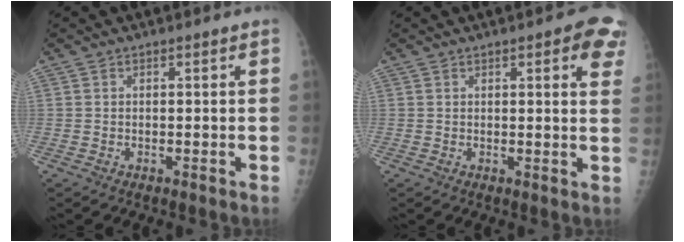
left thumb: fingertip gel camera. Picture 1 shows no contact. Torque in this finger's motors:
{"motor_torque": [0.06, 0.21, -0.07, -0.13, 0.03]}